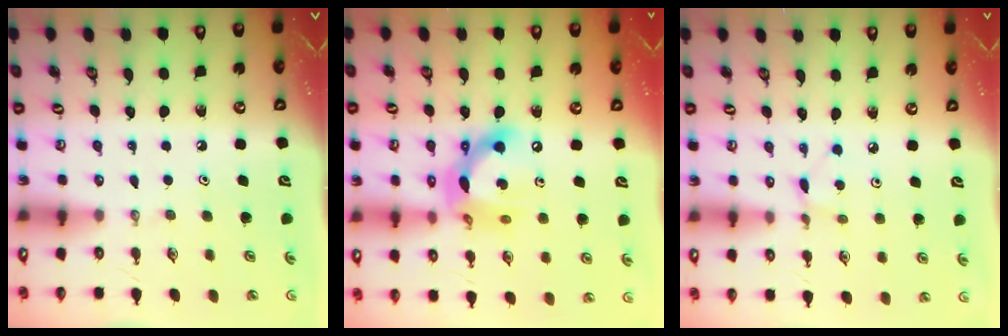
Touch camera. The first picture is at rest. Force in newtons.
{"total": 13.5, "press": 13.5, "slide": 1.1}
{"total": 2.8, "press": 2.8, "slide": 0.3}